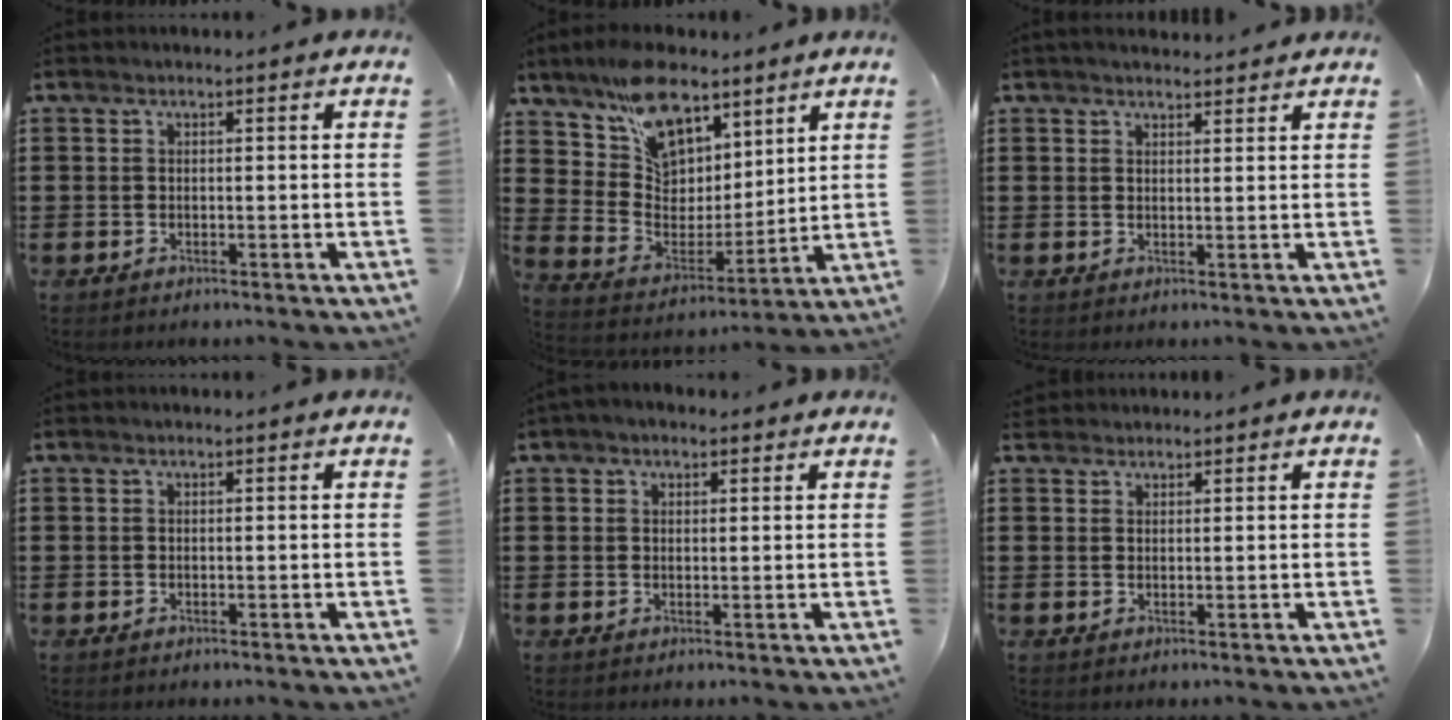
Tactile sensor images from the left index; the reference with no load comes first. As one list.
[{"total": 12.1, "force": [9.0, 6.5, 4.8], "torque": [-0.117, -0.044, 0.171]}, {"total": 1.8, "force": [1.7, 0.3, 0.2], "torque": [-0.008, 0.003, 0.033]}, {"total": 0.0}, {"total": 1.6, "force": [1.2, 1.0, 0.5], "torque": [-0.013, 0.007, 0.023]}, {"total": 1.6, "force": [1.3, 0.9, -0.1], "torque": [-0.003, 0.006, 0.026]}]